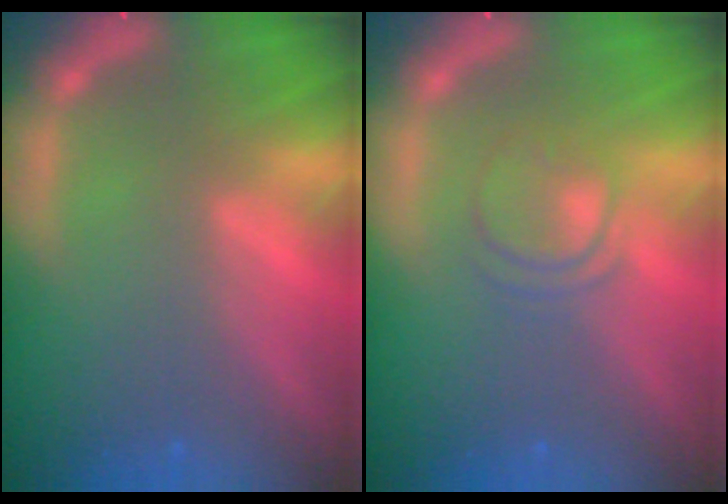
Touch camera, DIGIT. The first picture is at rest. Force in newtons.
{"total": 3.0}